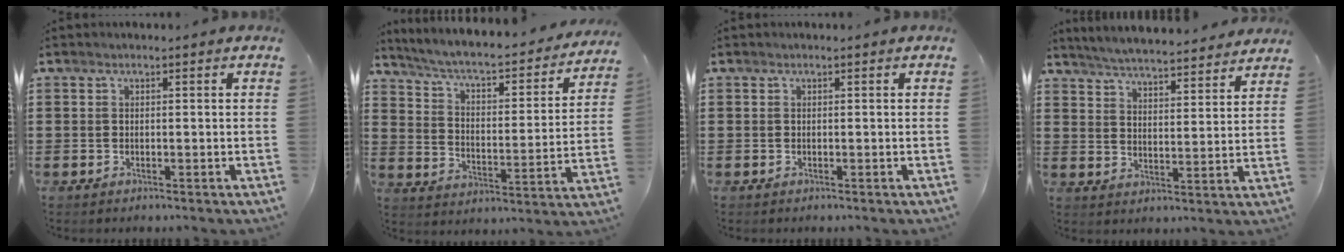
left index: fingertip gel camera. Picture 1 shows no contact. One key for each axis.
{"total": 4.8, "fx": 4.1, "fy": 0.4, "fz": 2.5, "tx": -0.069, "ty": -0.037, "tz": 0.059}
{"total": 0.0}
{"total": 5.1, "fx": 5.0, "fy": -0.5, "fz": 0.7, "tx": -0.037, "ty": -0.036, "tz": 0.086}